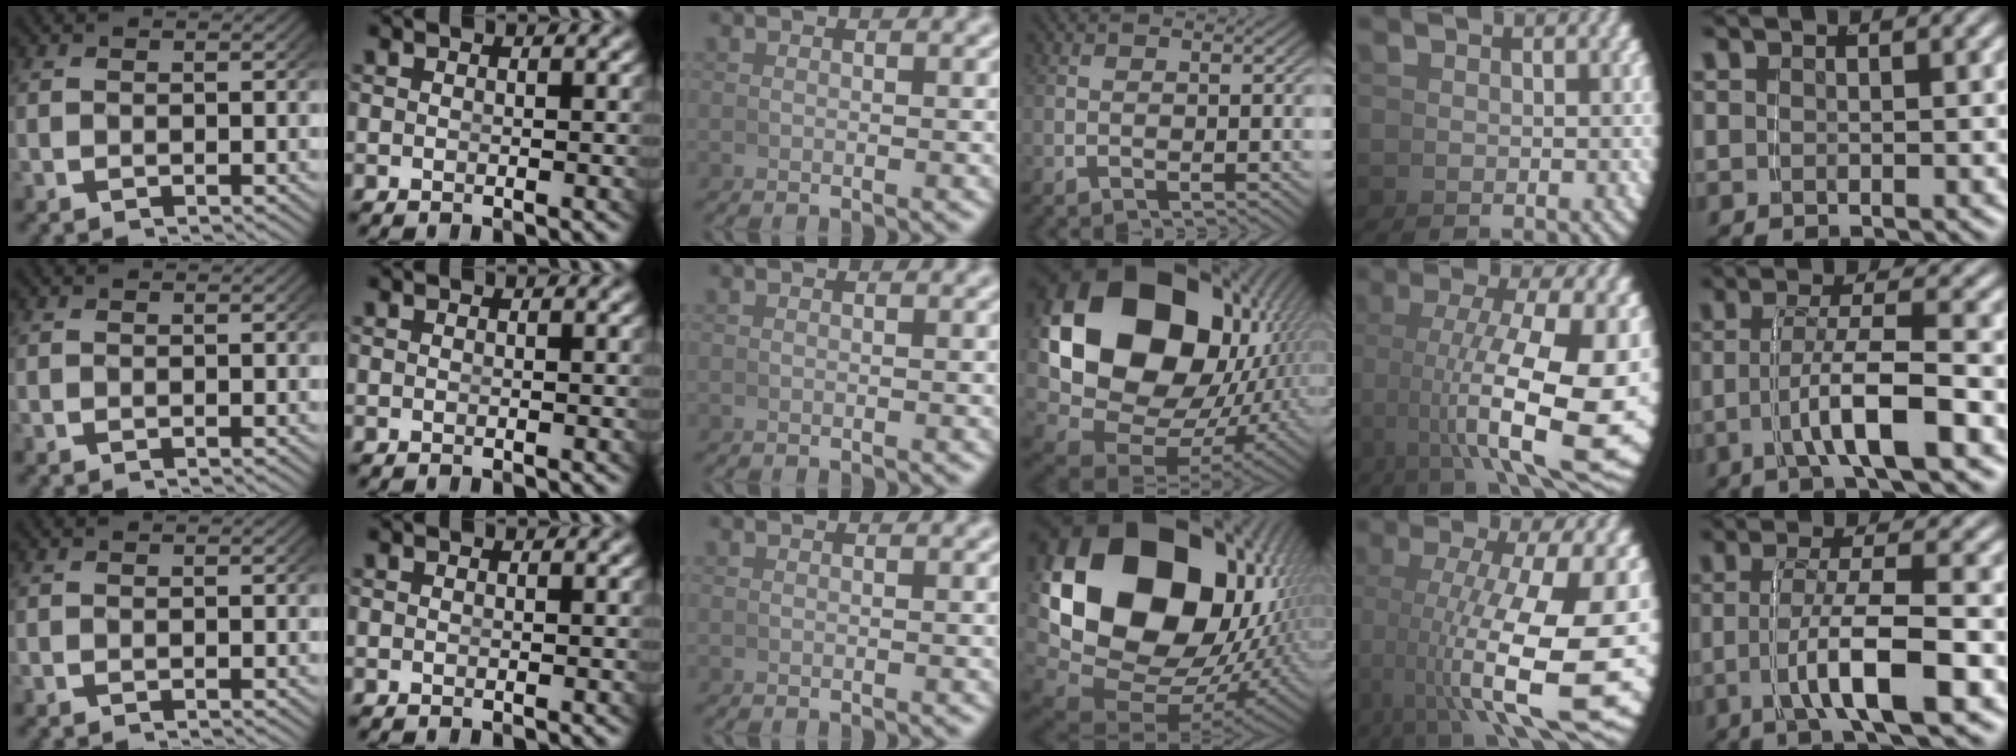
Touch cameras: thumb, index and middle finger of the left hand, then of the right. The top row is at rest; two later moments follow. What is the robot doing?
{"motion": "grasp_and_lifting", "object": "photo album"}